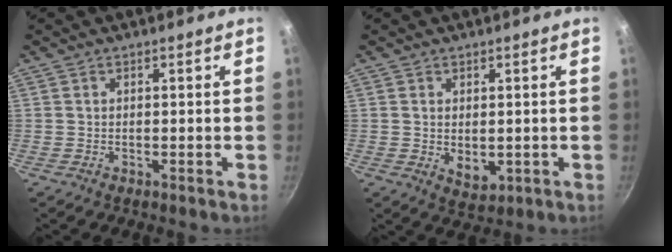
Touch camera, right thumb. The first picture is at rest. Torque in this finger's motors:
{"motor_torque": [-0.48, 0.23, -0.40, 0.33, 0.01]}